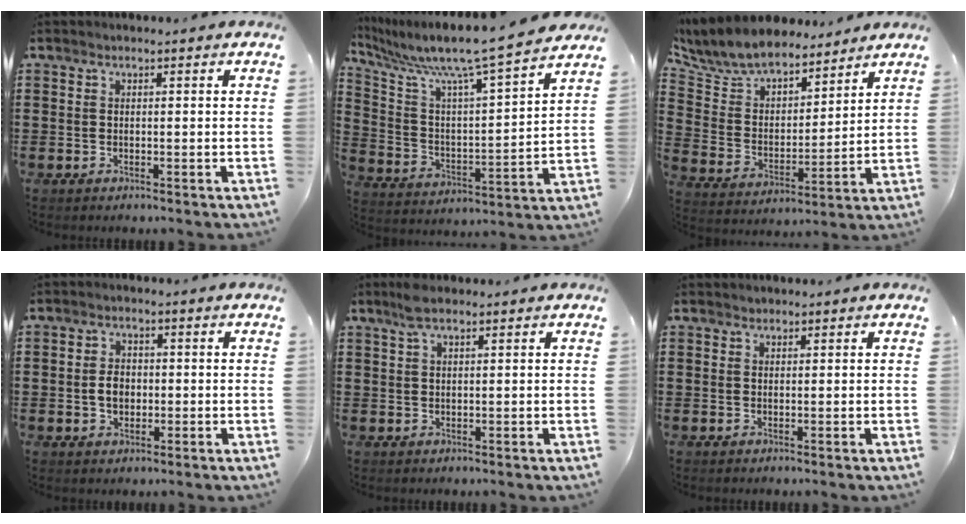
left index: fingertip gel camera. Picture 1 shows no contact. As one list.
[{"total": 9.1, "force": [7.8, -0.1, 4.8], "torque": [-0.127, -0.064, 0.121]}, {"total": 7.7, "force": [7.2, 2.2, 1.3], "torque": [-0.068, -0.049, 0.128]}, {"total": 3.3, "force": [-0.3, 2.3, 2.3], "torque": [-0.040, 0.001, -0.009]}, {"total": 3.2, "force": [2.1, 0.8, 2.3], "torque": [-0.049, 0.004, 0.037]}, {"total": 0.7, "force": [0.6, 0.3, 0.0], "torque": [-0.002, 0.001, 0.013]}]